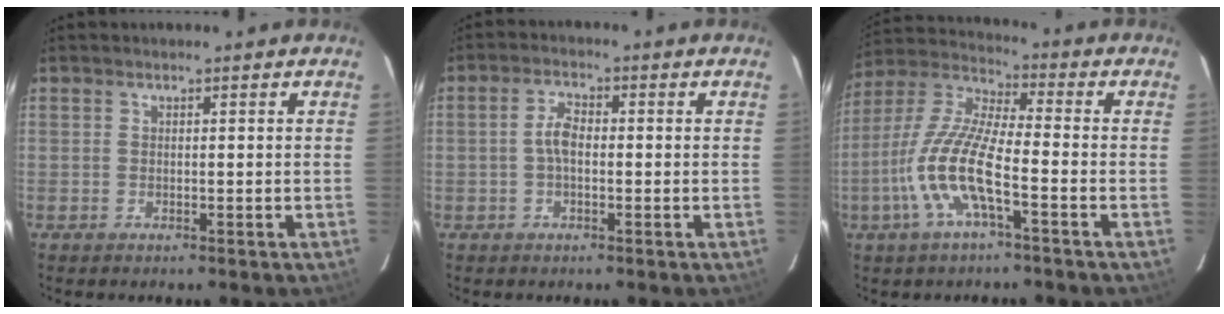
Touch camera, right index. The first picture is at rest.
{"total": 3.6, "force": [-0.4, 1.9, 3.1], "torque": [-0.065, 0.010, -0.006]}
{"total": 13.0, "force": [-4.9, 2.8, 11.7], "torque": [-0.250, -0.003, -0.100]}